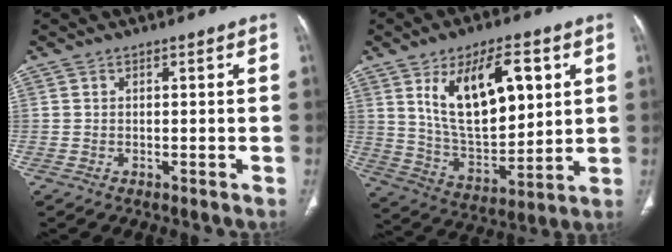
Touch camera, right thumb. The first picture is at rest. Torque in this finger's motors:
{"motor_torque": [1.65, 2.84, 0.91, -0.48, 0.30]}